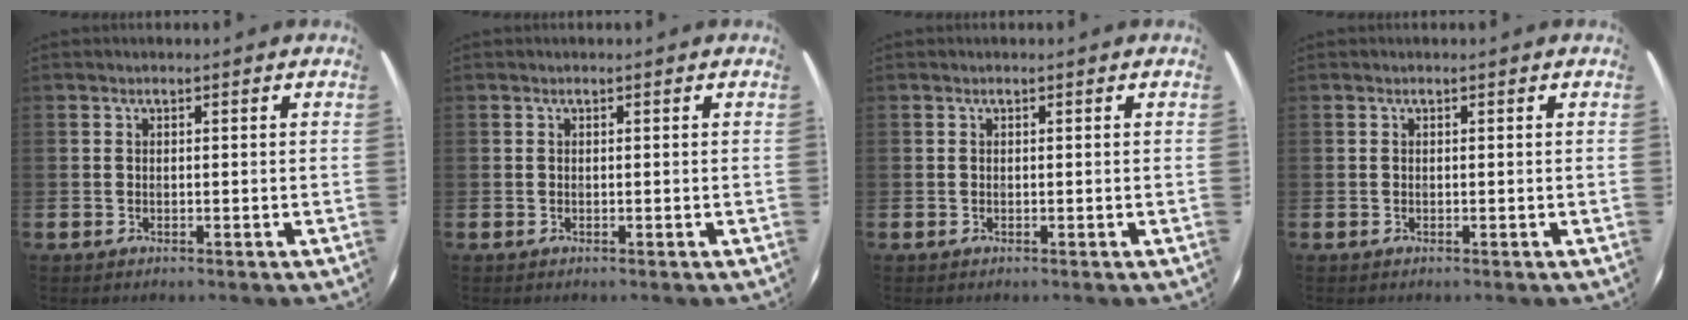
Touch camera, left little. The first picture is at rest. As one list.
[{"total": 0.0}, {"total": 0.0}, {"total": 0.0}]